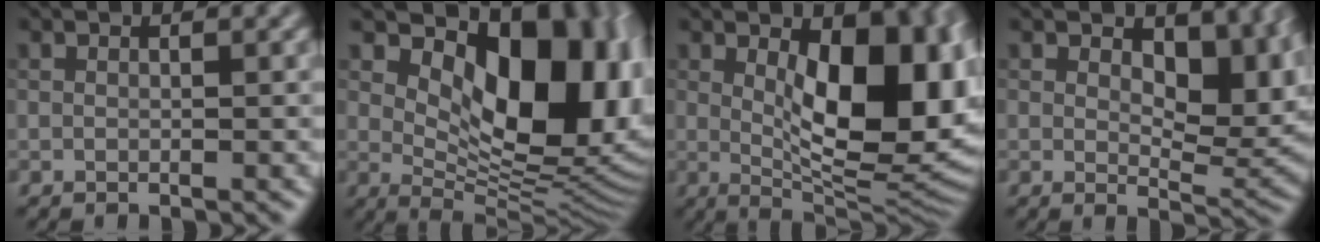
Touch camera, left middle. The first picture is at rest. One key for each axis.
{"total": 12.8, "fx": 3.7, "fy": 6.8, "fz": 10.2, "tx": -0.131, "ty": -0.009, "tz": 0.068}
{"total": 12.9, "fx": 1.8, "fy": 6.1, "fz": 11.3, "tx": -0.130, "ty": -0.007, "tz": 0.035}
{"total": 7.6, "fx": 2.6, "fy": 4.2, "fz": 5.8, "tx": -0.081, "ty": -0.015, "tz": 0.039}